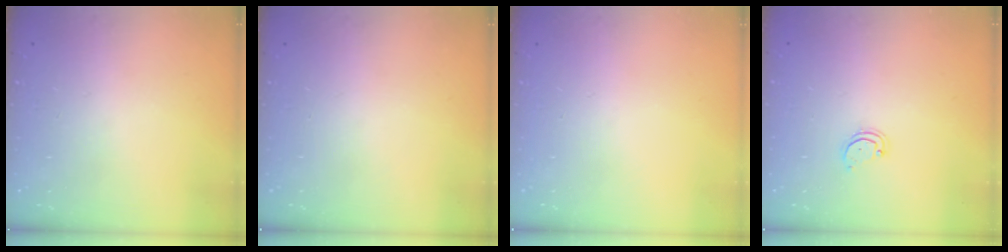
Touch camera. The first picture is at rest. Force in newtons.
{"total": 0.0}
{"total": 0.0}
{"total": 2.6, "press": 2.6, "slide": 0.2}